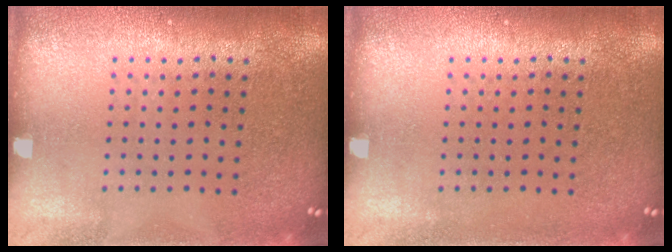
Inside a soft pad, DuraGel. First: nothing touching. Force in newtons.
{"total": 0.0}